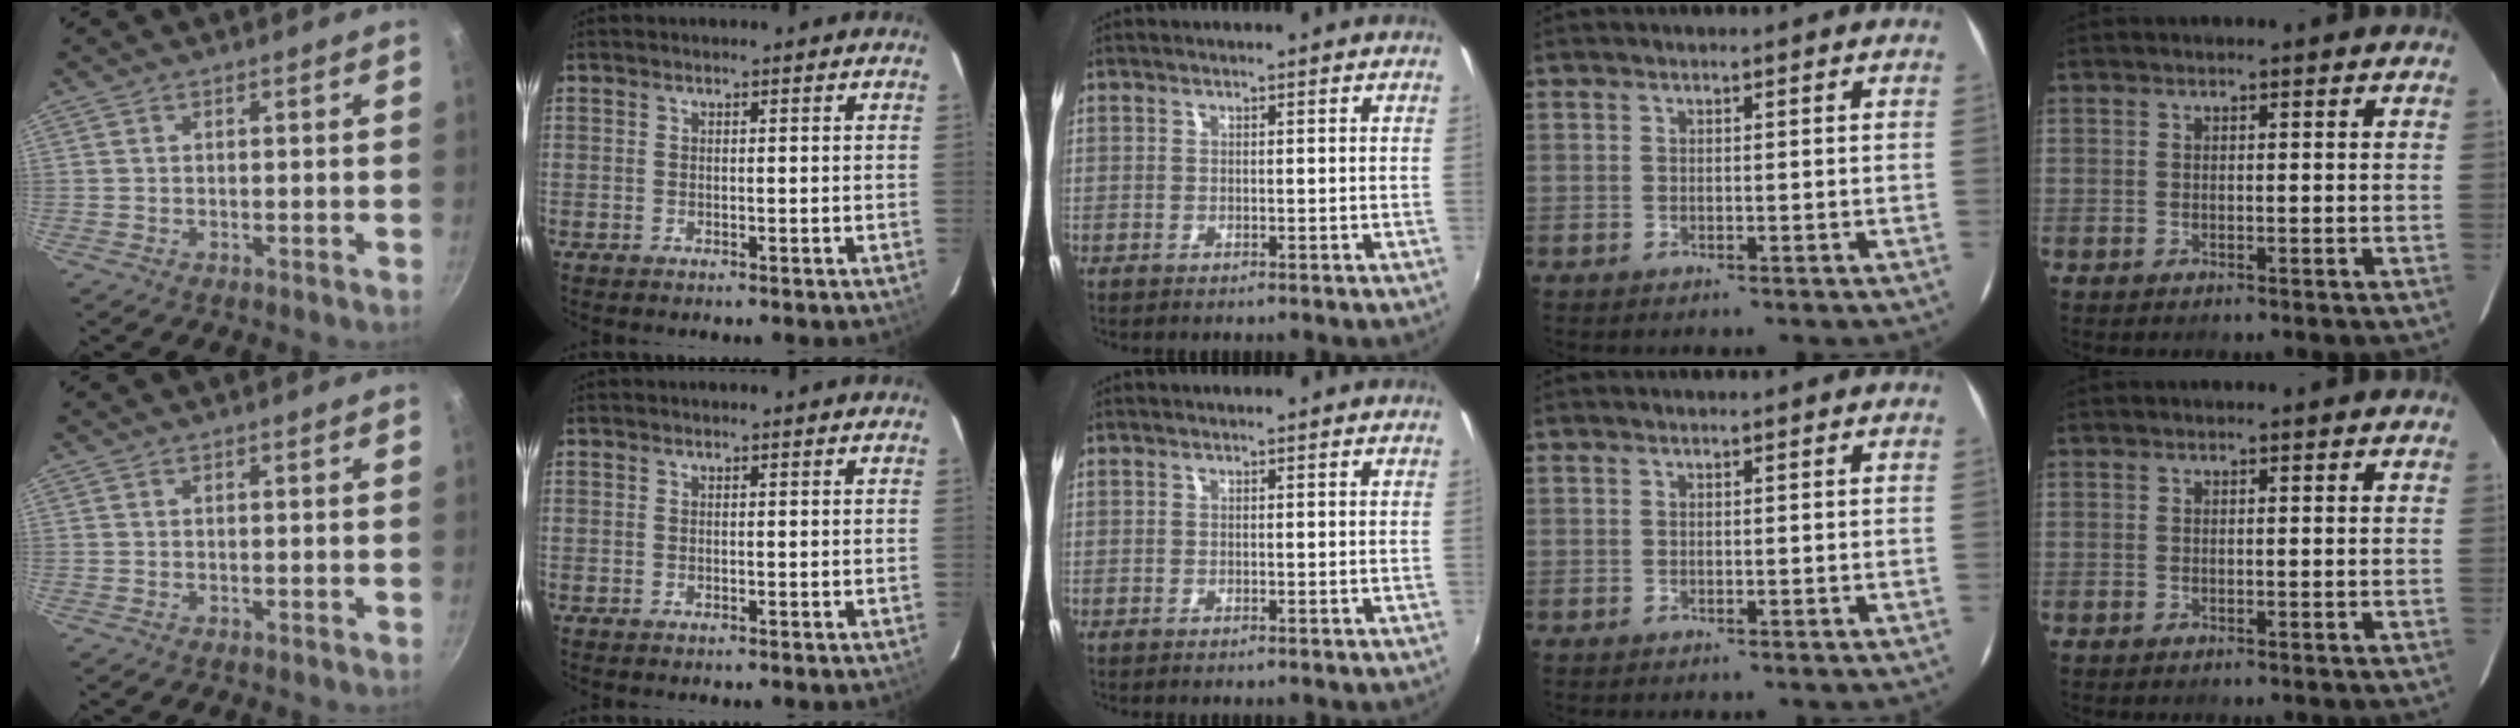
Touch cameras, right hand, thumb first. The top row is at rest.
{}